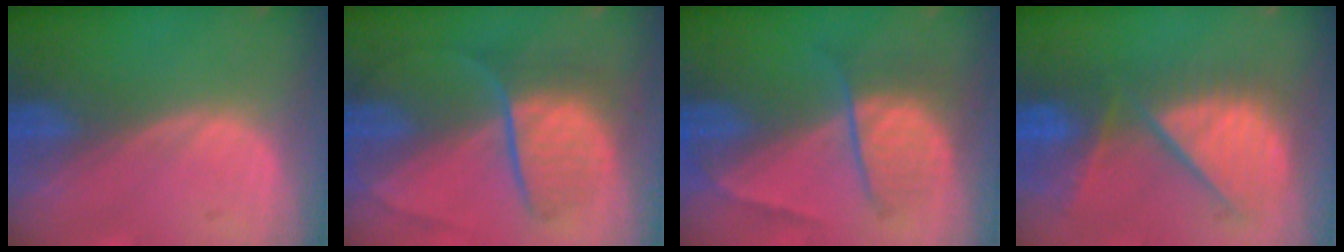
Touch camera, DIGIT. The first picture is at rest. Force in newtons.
{"total": 7.2, "press": 7.0, "slide": 1.8}
{"total": 6.6, "press": 6.2, "slide": 2.4}
{"total": 10.1, "press": 9.5, "slide": 3.5}